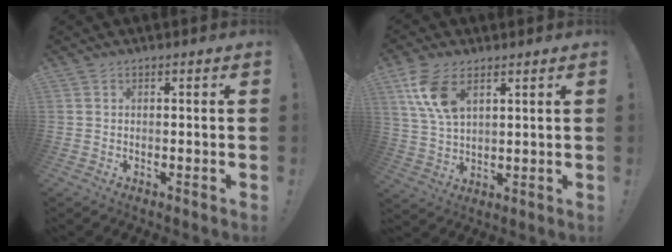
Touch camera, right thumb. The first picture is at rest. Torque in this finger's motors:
{"motor_torque": [0.01, 0.29, 0.53, 0.59, 0.10]}